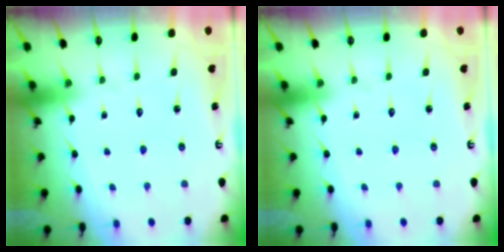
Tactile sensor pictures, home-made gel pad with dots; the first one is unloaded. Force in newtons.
{"total": 0.0}